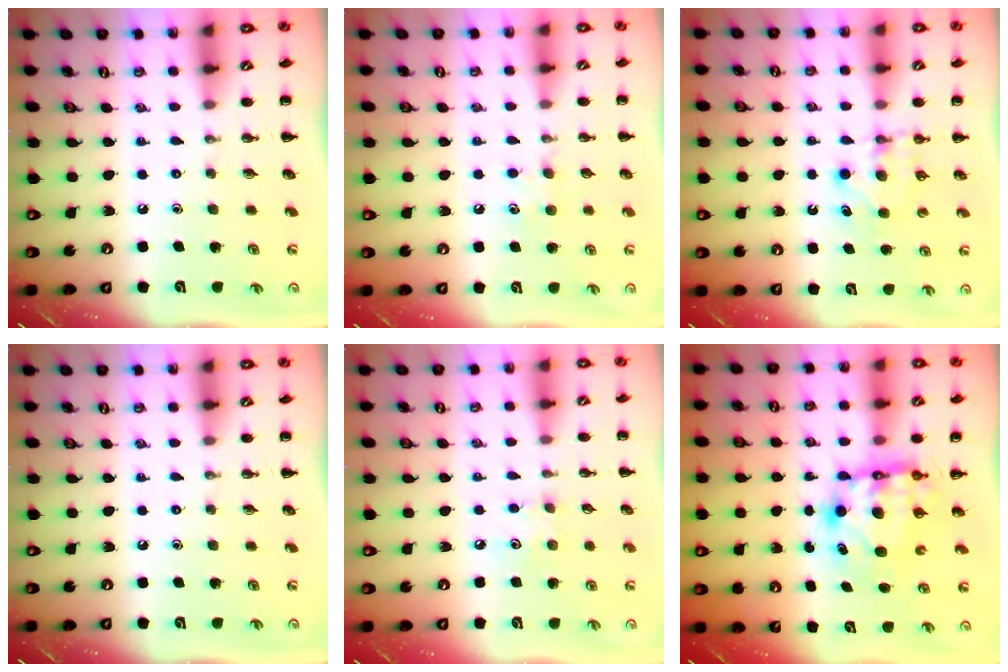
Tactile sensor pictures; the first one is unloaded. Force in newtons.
{"total": 6.7, "press": 6.6, "slide": 1.6}
{"total": 5.7, "press": 5.5, "slide": 1.5}
{"total": 0.0}
{"total": 4.3, "press": 4.3, "slide": 0.9}
{"total": 7.7, "press": 7.4, "slide": 2.0}